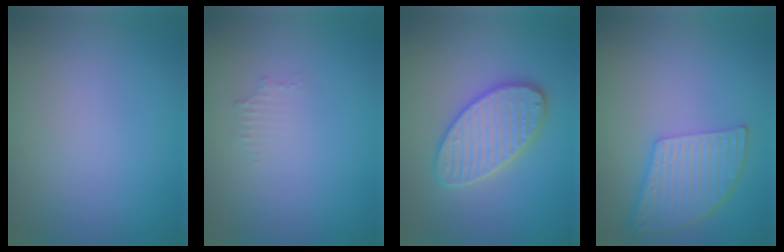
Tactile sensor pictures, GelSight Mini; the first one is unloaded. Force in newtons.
{"total": 0.9, "press": 0.8, "slide": 0.1}
{"total": 4.4, "press": 4.3, "slide": 0.5}
{"total": 5.2, "press": 3.9, "slide": 3.4}